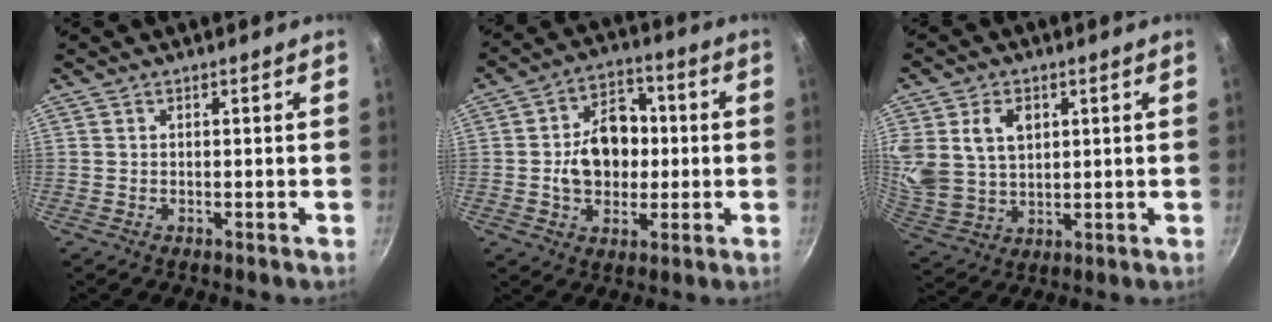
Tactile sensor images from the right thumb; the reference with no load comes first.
{"total": 12.5, "force": [-0.2, 9.5, 8.1], "torque": [-0.089, 0.019, -0.008]}
{"total": 12.7, "force": [3.9, 9.4, 7.7], "torque": [-0.143, -0.017, 0.086]}